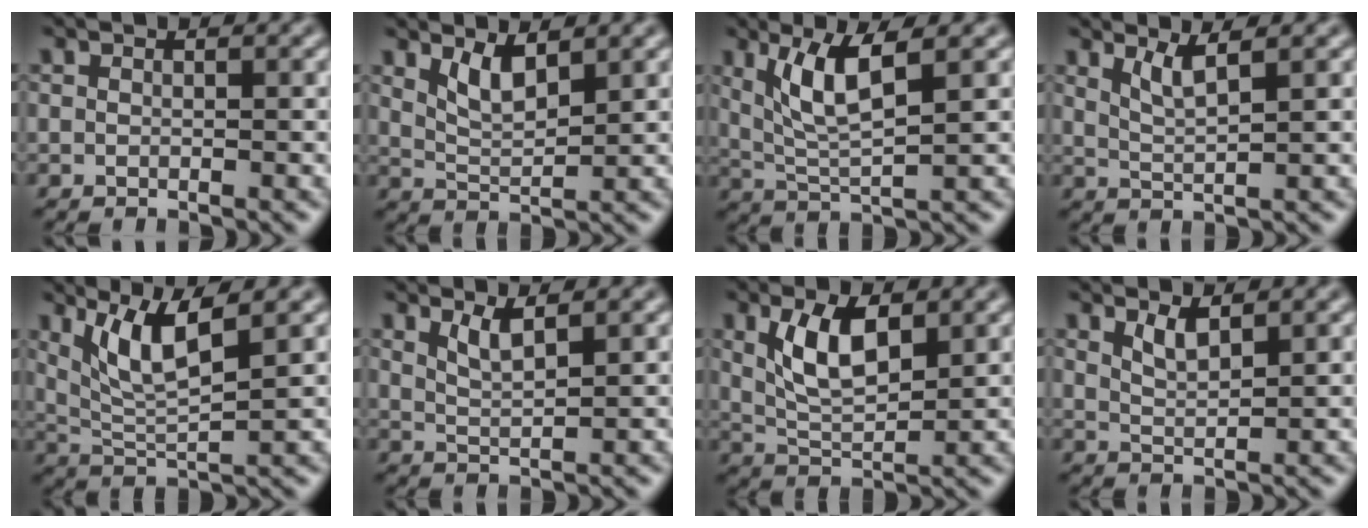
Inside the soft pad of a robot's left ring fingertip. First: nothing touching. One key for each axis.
{"total": 2.9, "fx": 1.9, "fy": 0.8, "fz": 2.0, "tx": -0.042, "ty": -0.011, "tz": 0.040}
{"total": 4.8, "fx": 1.9, "fy": 1.0, "fz": 4.3, "tx": -0.092, "ty": -0.005, "tz": 0.042}
{"total": 2.4, "fx": 1.5, "fy": 0.4, "fz": 1.8, "tx": -0.030, "ty": -0.004, "tz": 0.032}
{"total": 5.1, "fx": 2.6, "fy": 1.1, "fz": 4.3, "tx": -0.087, "ty": -0.007, "tz": 0.054}
{"total": 2.1, "fx": 1.4, "fy": 0.5, "fz": 1.5, "tx": -0.027, "ty": -0.005, "tz": 0.028}
{"total": 5.0, "fx": 1.9, "fy": 2.2, "fz": 4.0, "tx": -0.088, "ty": -0.001, "tz": 0.037}
{"total": 1.8, "fx": 1.3, "fy": 0.5, "fz": 1.2, "tx": -0.025, "ty": -0.005, "tz": 0.028}